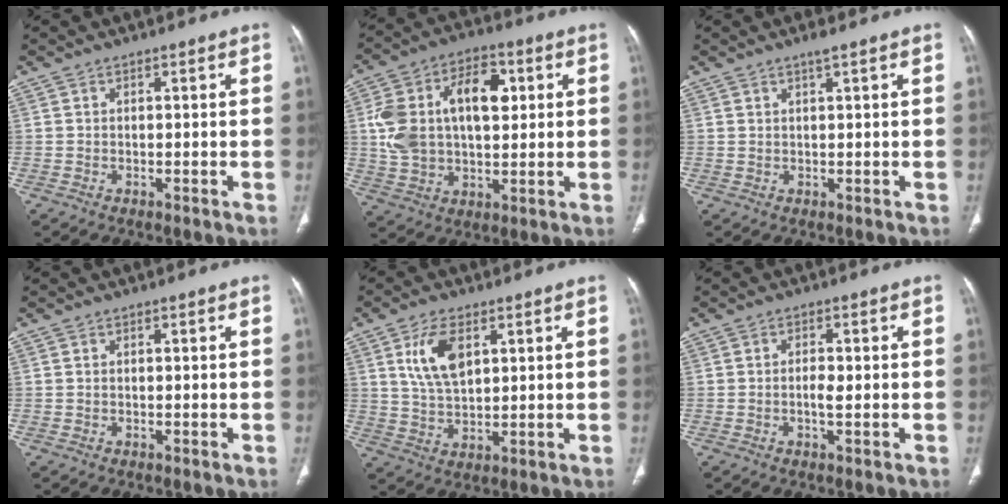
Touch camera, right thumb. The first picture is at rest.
{"total": 17.8, "force": [3.3, 11.0, 13.6], "torque": [-0.222, 0.020, 0.061]}
{"total": 1.5, "force": [1.0, 0.1, 1.0], "torque": [-0.012, -0.001, 0.019]}
{"total": 0.0}
{"total": 8.7, "force": [3.3, 4.5, 6.7], "torque": [-0.123, -0.011, 0.070]}
{"total": 2.3, "force": [-0.4, 0.8, 2.1], "torque": [-0.044, 0.000, -0.007]}